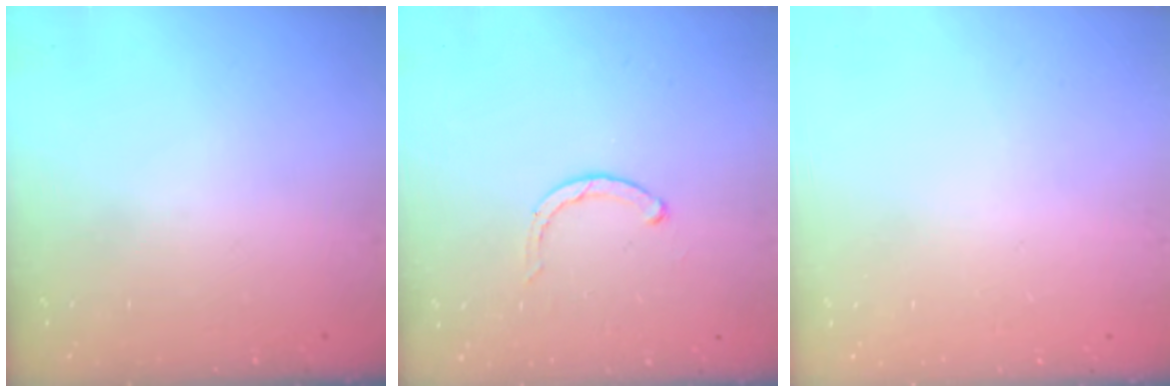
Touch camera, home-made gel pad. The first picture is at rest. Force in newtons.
{"total": 1.9, "press": 1.8, "slide": 0.3}
{"total": 2.6, "press": 2.6, "slide": 0.2}